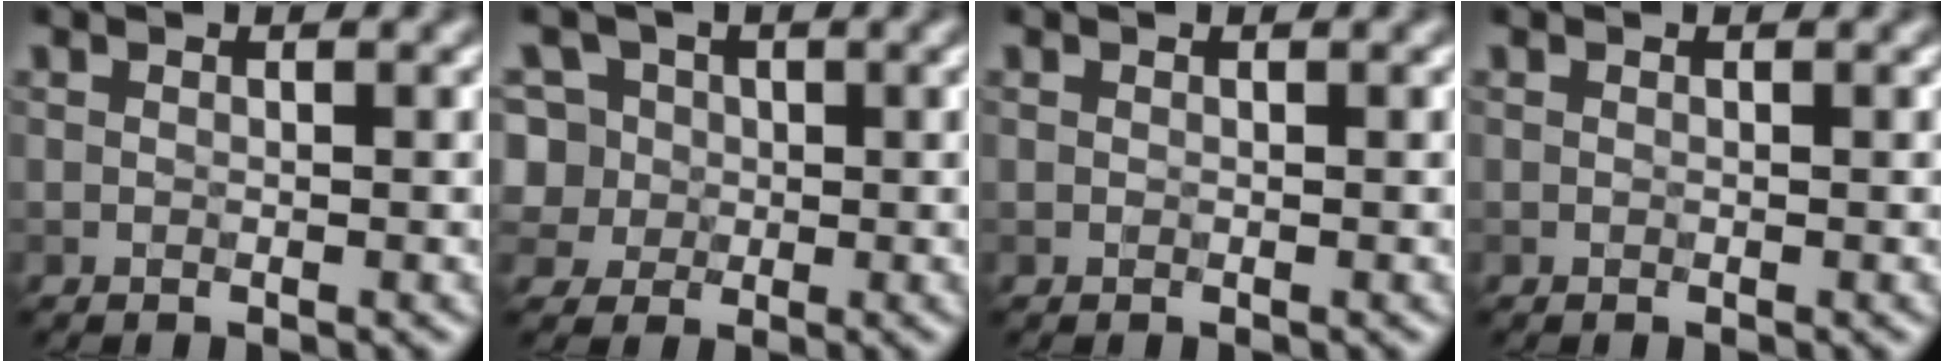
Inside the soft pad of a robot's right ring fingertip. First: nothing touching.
{"total": 7.9, "force": [1.5, 7.0, 3.3], "torque": [-0.062, 0.039, -0.005]}
{"total": 0.0}
{"total": 0.0}